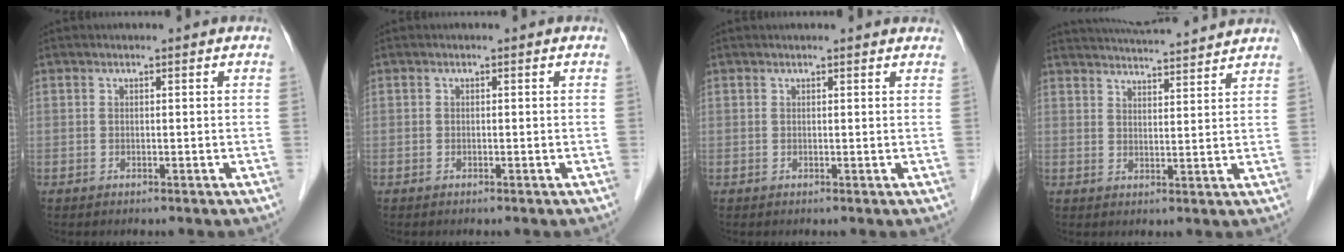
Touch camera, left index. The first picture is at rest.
{"total": 0.0}
{"total": 4.3, "force": [4.0, 0.8, 1.4], "torque": [-0.012, 0.019, 0.038]}
{"total": 13.7, "force": [13.0, 0.8, 4.3], "torque": [-0.077, 0.023, 0.183]}